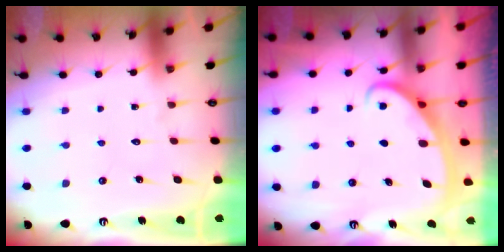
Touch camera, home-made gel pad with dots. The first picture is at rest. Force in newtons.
{"total": 2.6, "press": 2.5, "slide": 0.4}